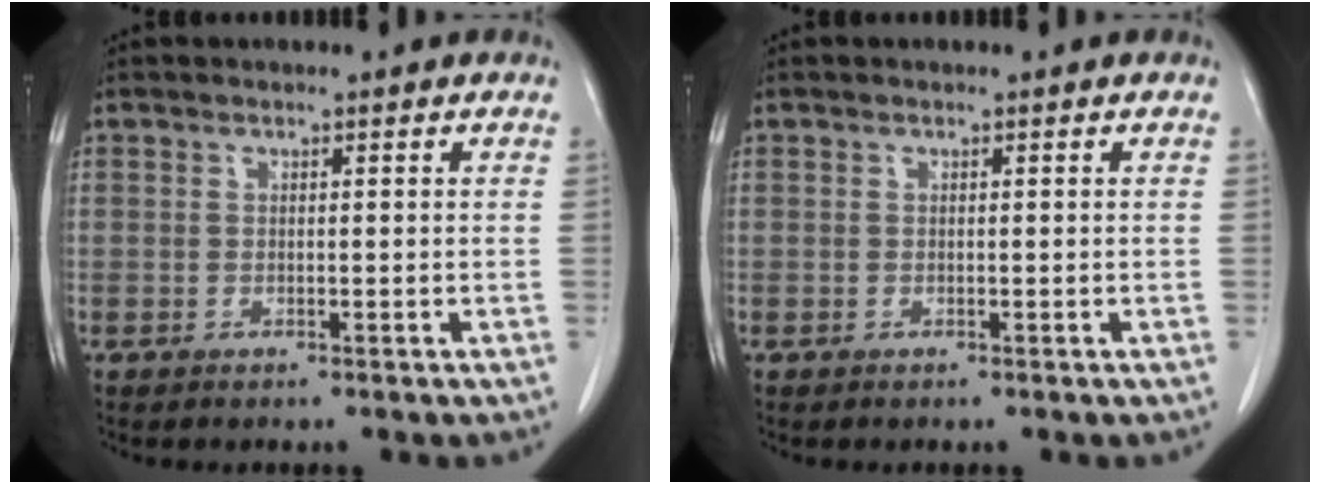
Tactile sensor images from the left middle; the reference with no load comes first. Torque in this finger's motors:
{"motor_torque": [1.04, -1.10, 0.05, 0.01]}